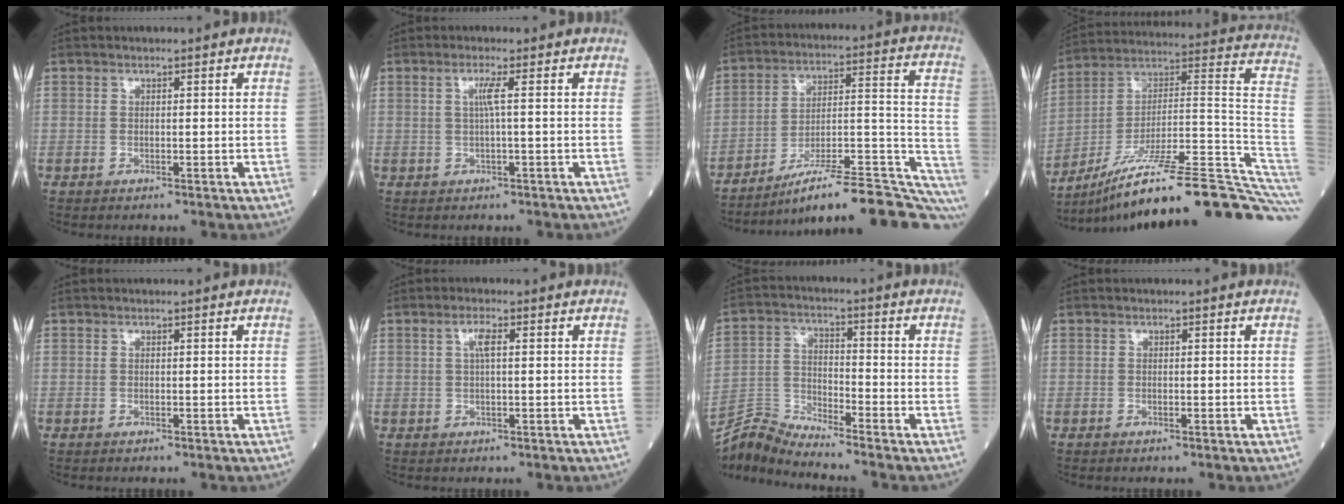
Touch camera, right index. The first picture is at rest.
{"total": 2.0, "force": [0.3, -0.5, 2.0], "torque": [-0.040, 0.001, 0.006]}
{"total": 24.4, "force": [-20.7, 2.2, 12.7], "torque": [-0.099, 0.026, -0.297]}
{"total": 29.8, "force": [-23.0, 1.0, 18.9], "torque": [-0.161, 0.024, -0.347]}
{"total": 0.0}
{"total": 2.2, "force": [0.6, 0.5, 2.0], "torque": [-0.041, 0.005, 0.011]}
{"total": 7.3, "force": [-7.0, -1.9, -0.1], "torque": [-0.013, 0.001, -0.138]}
{"total": 0.0}